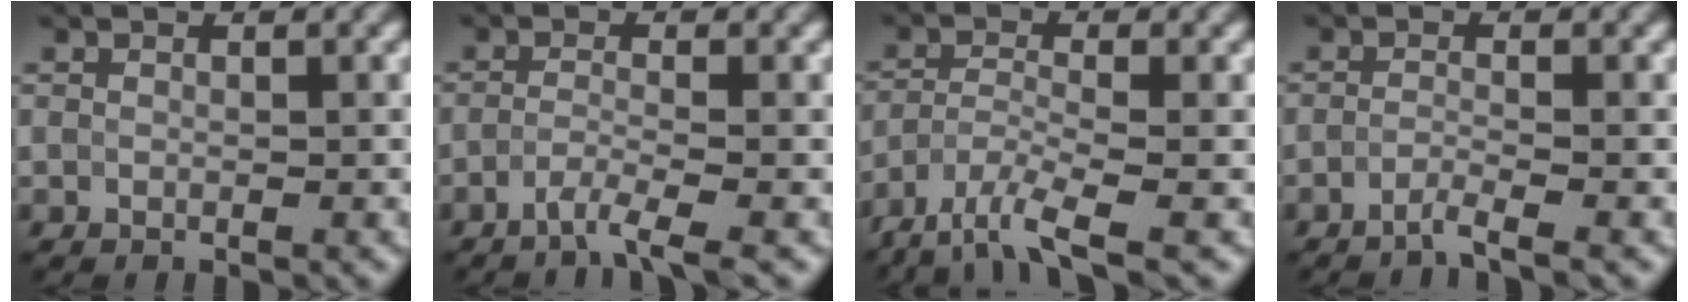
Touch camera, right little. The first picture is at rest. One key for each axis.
{"total": 2.5, "fx": -2.3, "fy": -0.2, "fz": 1.1, "tx": -0.020, "ty": -0.001, "tz": -0.053}
{"total": 5.1, "fx": -4.5, "fy": 0.6, "fz": 2.2, "tx": -0.050, "ty": -0.010, "tz": -0.090}
{"total": 1.9, "fx": -1.8, "fy": -0.2, "fz": 0.2, "tx": 0.000, "ty": -0.001, "tz": -0.045}